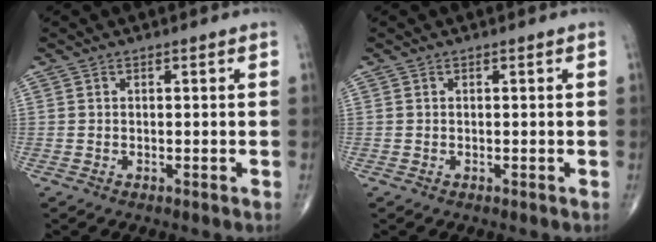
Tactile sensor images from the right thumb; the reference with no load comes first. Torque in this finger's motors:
{"motor_torque": [0.00, 0.00, -0.06, 0.07, 0.02]}